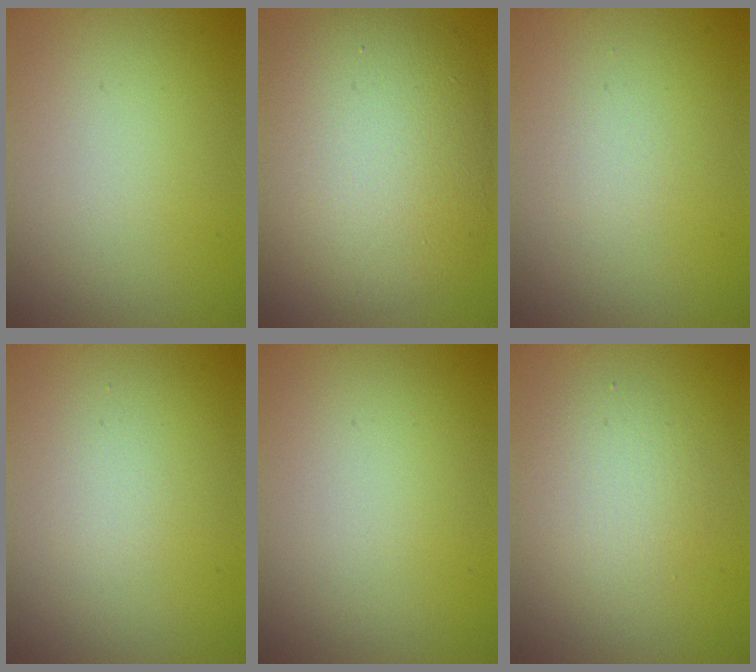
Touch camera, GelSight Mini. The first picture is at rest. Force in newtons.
{"total": 11.5, "press": 11.4, "slide": 0.8}
{"total": 0.0}
{"total": 0.7, "press": 0.7, "slide": 0.0}
{"total": 0.0}
{"total": 2.8, "press": 2.8, "slide": 0.2}